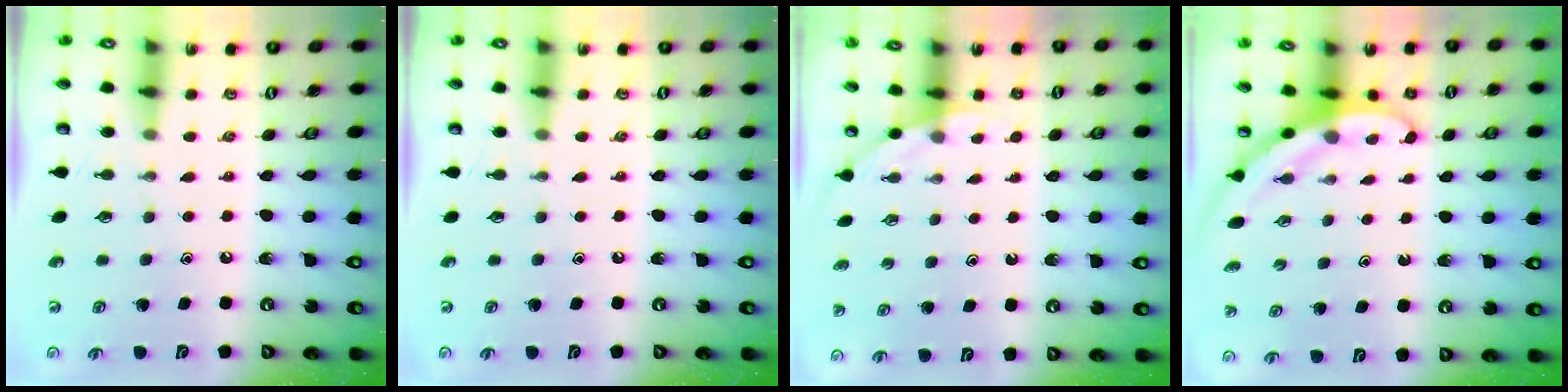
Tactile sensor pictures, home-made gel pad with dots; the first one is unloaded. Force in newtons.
{"total": 0.0}
{"total": 2.6, "press": 2.6, "slide": 0.1}
{"total": 3.1, "press": 3.1, "slide": 0.1}